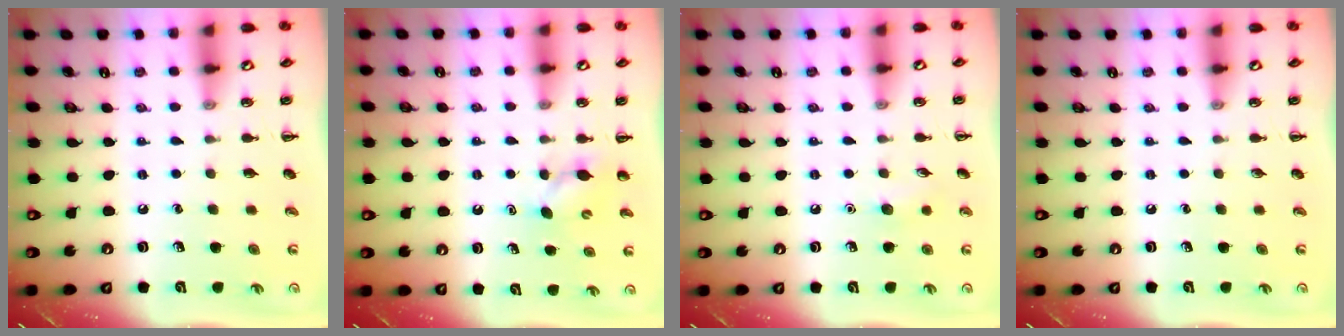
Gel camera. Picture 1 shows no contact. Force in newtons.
{"total": 4.6, "press": 4.4, "slide": 1.3}
{"total": 5.9, "press": 5.7, "slide": 1.5}
{"total": 0.0}